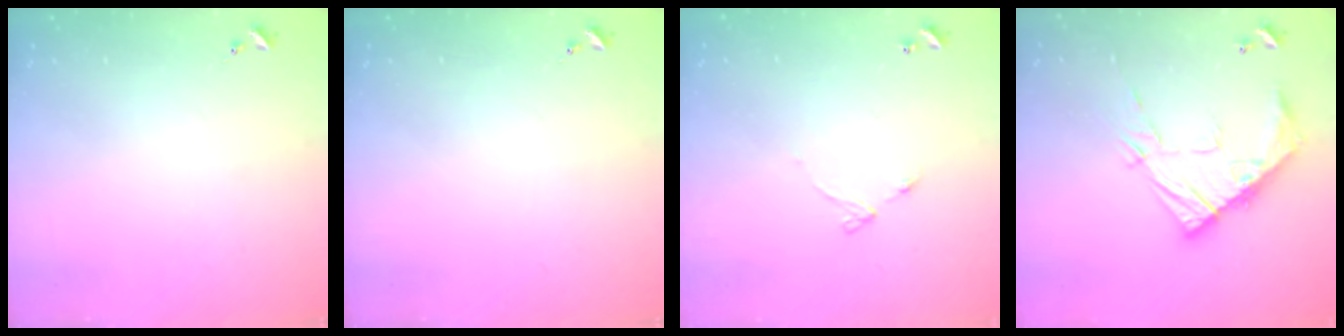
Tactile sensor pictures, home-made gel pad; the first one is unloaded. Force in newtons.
{"total": 0.0}
{"total": 5.9, "press": 5.9, "slide": 0.6}
{"total": 15.0, "press": 15.0, "slide": 1.0}